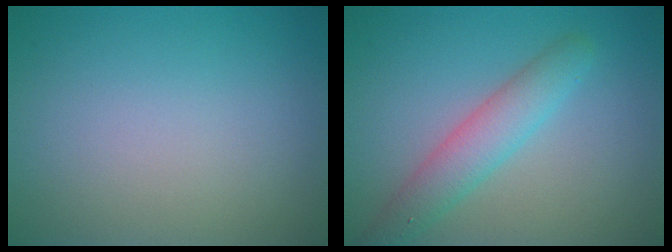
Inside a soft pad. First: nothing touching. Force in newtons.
{"total": 3.6, "press": 3.6, "slide": 0.0}